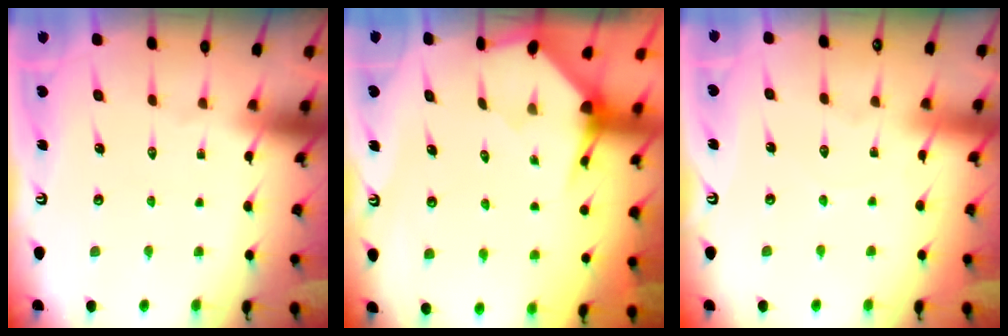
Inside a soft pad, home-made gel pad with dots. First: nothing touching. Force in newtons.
{"total": 3.2, "press": 3.2, "slide": 0.3}
{"total": 2.6, "press": 2.6, "slide": 0.2}